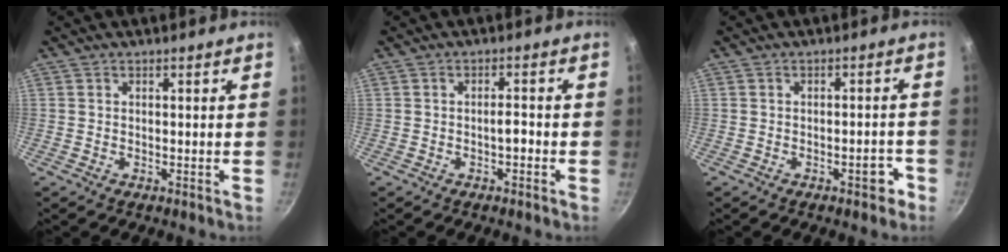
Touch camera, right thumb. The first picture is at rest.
{"total": 2.1, "force": [-1.0, 0.8, 1.7], "torque": [-0.019, 0.014, -0.015]}
{"total": 3.6, "force": [-2.1, 1.5, 2.5], "torque": [-0.015, 0.025, -0.022]}